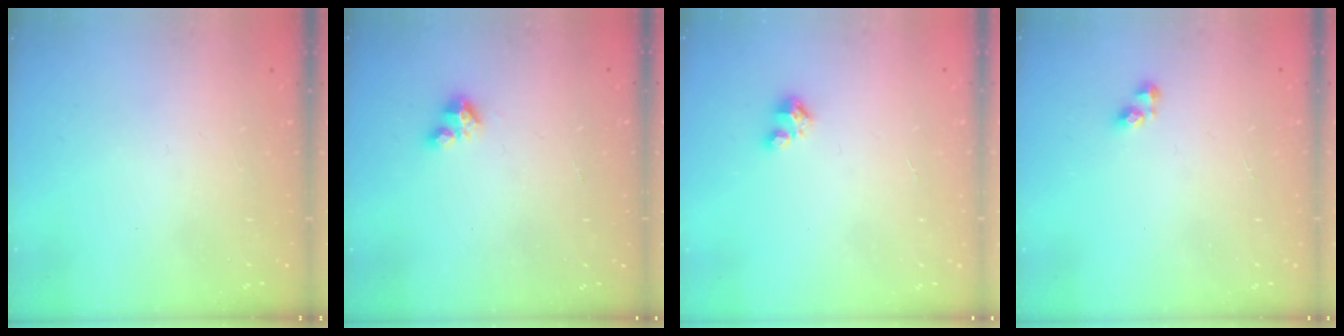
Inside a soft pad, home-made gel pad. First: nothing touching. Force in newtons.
{"total": 2.8, "press": 2.8, "slide": 0.2}
{"total": 1.6, "press": 1.6, "slide": 0.1}
{"total": 3.2, "press": 3.2, "slide": 0.6}